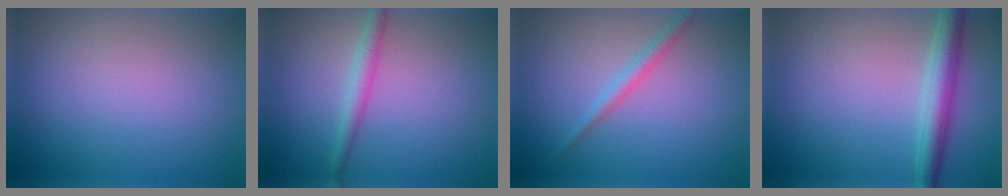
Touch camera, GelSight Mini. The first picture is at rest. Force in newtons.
{"total": 2.1, "press": 2.1, "slide": 0.0}
{"total": 1.6, "press": 1.6, "slide": 0.0}
{"total": 3.8, "press": 3.8, "slide": 0.1}